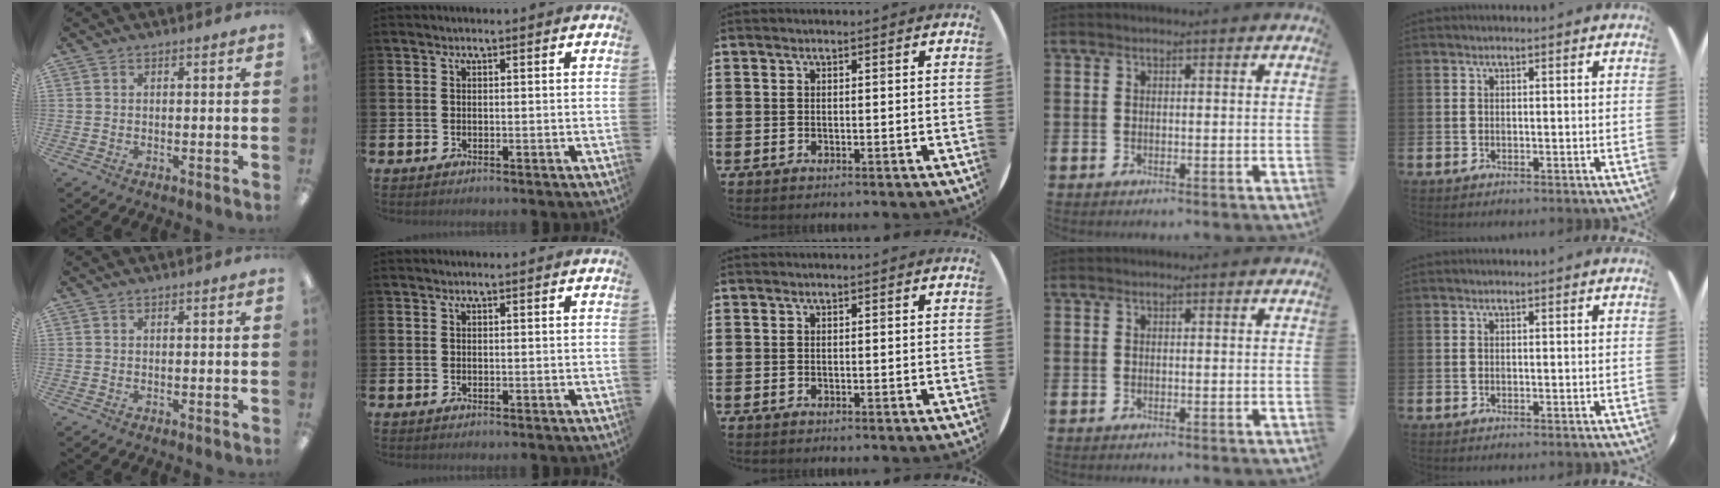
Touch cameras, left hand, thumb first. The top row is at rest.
{}